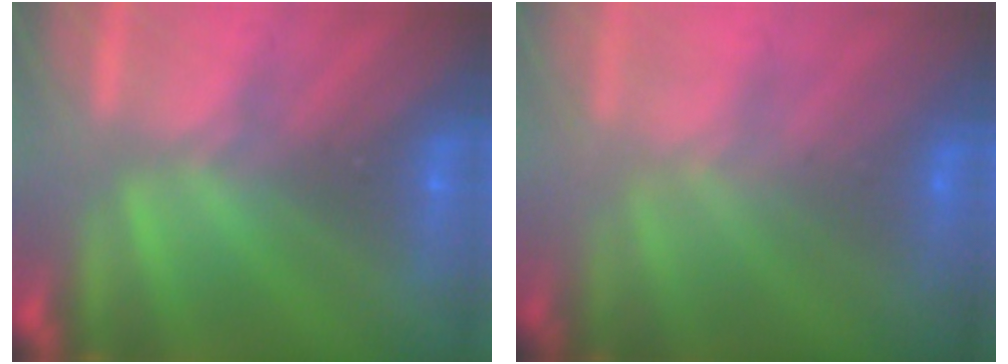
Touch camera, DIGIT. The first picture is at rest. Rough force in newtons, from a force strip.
{"total": 4.1}